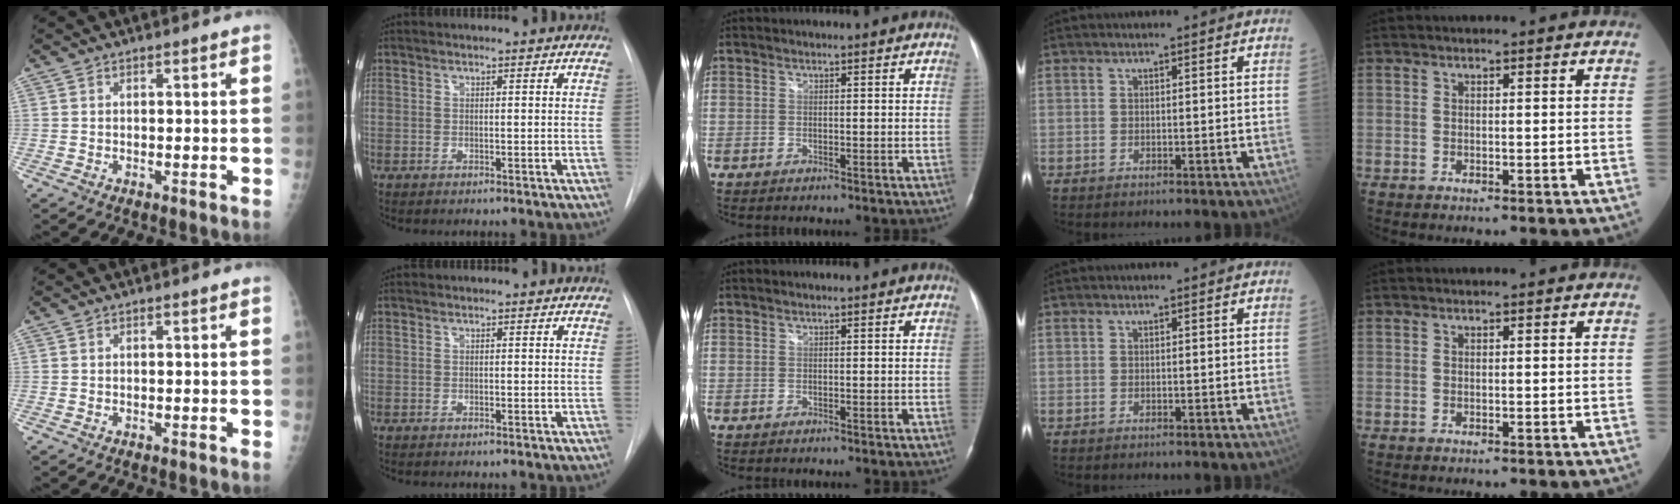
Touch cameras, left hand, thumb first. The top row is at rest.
{"index": {"total": 0.6, "force": [-0.6, -0.1, -0.1], "torque": [0.003, -0.007, -0.010]}}